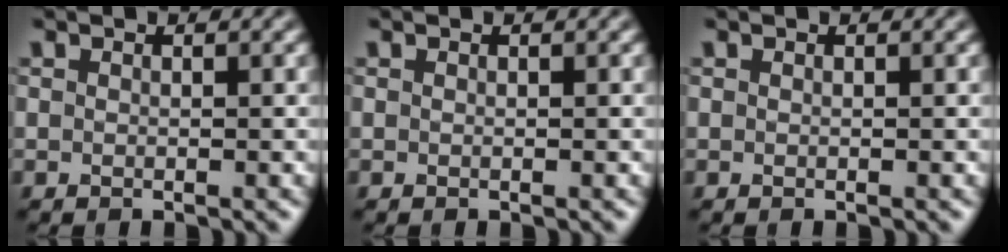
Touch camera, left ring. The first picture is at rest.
{"total": 0.0}
{"total": 0.0}